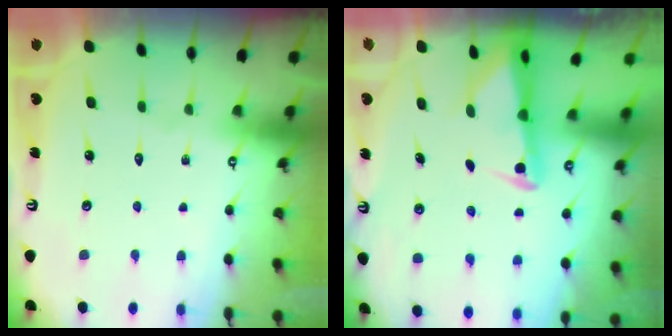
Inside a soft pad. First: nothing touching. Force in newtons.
{"total": 2.3, "press": 2.2, "slide": 0.6}